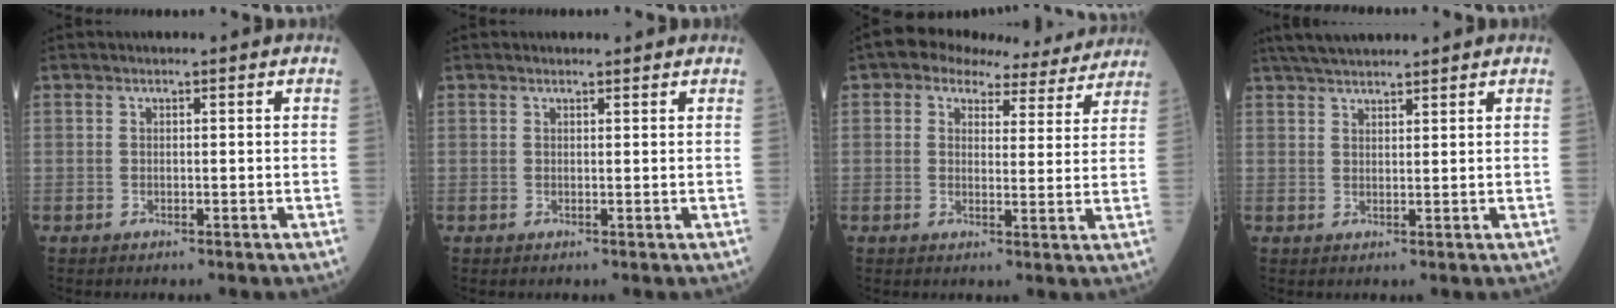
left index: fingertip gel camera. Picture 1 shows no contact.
{"total": 1.0, "force": [0.9, 0.2, 0.1], "torque": [-0.013, 0.002, 0.011]}
{"total": 11.2, "force": [9.6, 4.5, 3.6], "torque": [-0.032, 0.024, 0.103]}
{"total": 6.4, "force": [5.7, 0.7, 2.8], "torque": [-0.048, 0.034, 0.102]}